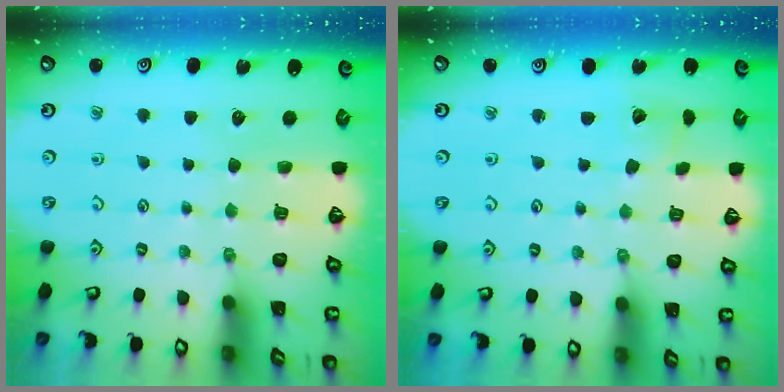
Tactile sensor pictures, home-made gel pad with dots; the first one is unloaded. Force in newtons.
{"total": 2.6, "press": 2.6, "slide": 0.4}